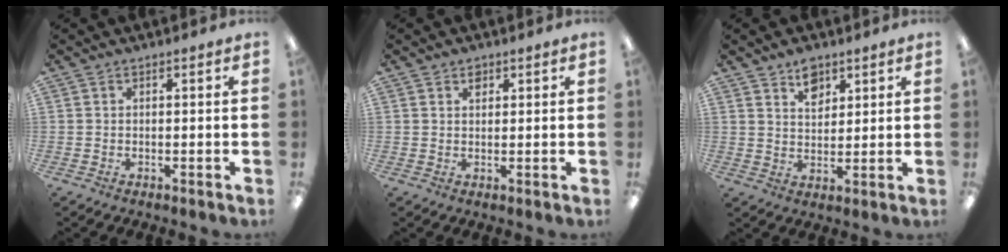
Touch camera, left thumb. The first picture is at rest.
{"total": 1.8, "force": [1.3, 1.1, 0.4], "torque": [-0.002, -0.003, 0.023]}
{"total": 5.9, "force": [4.2, 3.5, 2.2], "torque": [-0.024, -0.018, 0.074]}